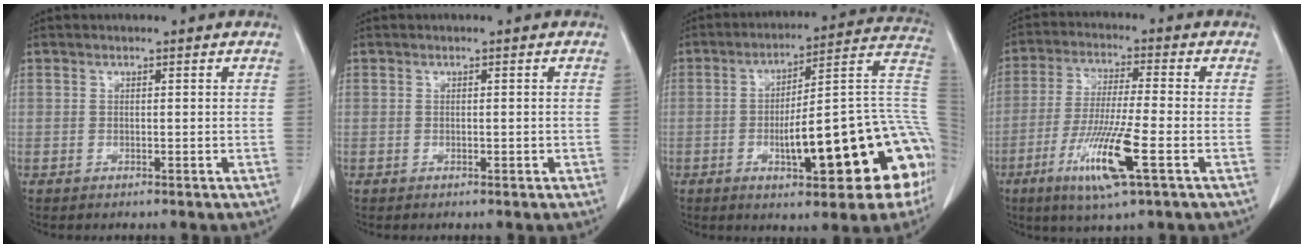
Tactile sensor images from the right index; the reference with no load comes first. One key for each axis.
{"total": 0.5, "fx": -0.2, "fy": 0.3, "fz": 0.4, "tx": -0.007, "ty": 0.001, "tz": -0.001}
{"total": 23.2, "fx": -6.3, "fy": 4.6, "fz": 21.9, "tx": -0.209, "ty": 0.033, "tz": -0.076}
{"total": 11.5, "fx": -4.7, "fy": 0.3, "fz": 10.4, "tx": -0.206, "ty": -0.024, "tz": -0.087}